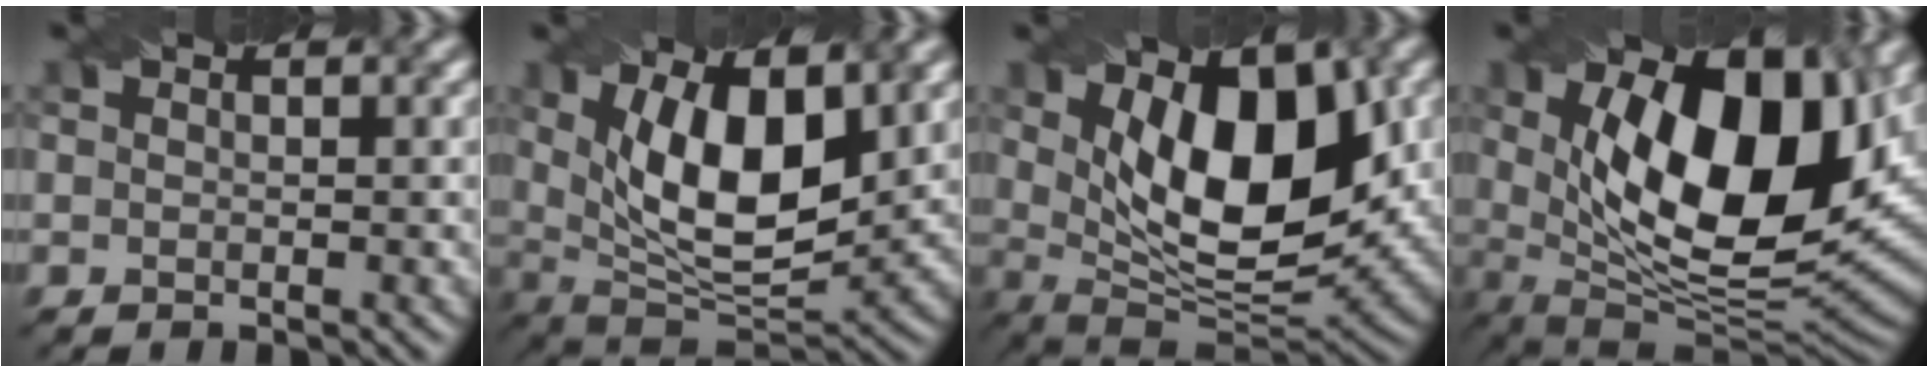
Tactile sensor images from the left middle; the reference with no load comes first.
{"total": 10.7, "force": [2.8, 4.8, 9.1], "torque": [-0.152, -0.008, 0.046]}
{"total": 11.6, "force": [2.8, 5.5, 9.8], "torque": [-0.140, -0.010, 0.045]}
{"total": 15.5, "force": [3.3, 7.1, 13.4], "torque": [-0.205, -0.011, 0.053]}